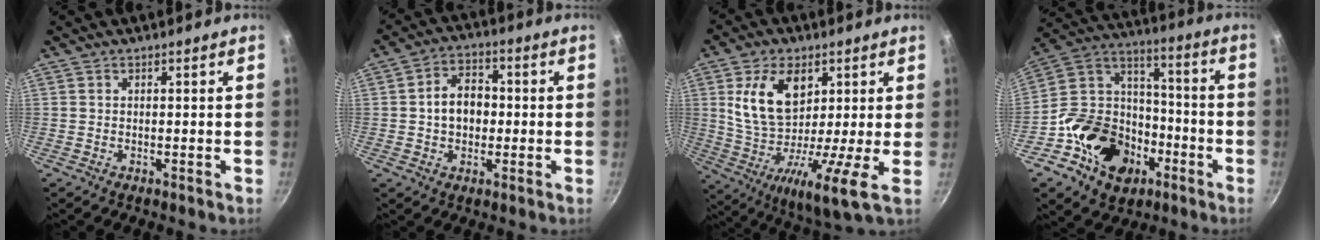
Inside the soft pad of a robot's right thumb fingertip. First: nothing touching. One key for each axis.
{"total": 8.3, "fx": -0.2, "fy": 6.2, "fz": 5.5, "tx": -0.061, "ty": 0.019, "tz": -0.011}
{"total": 17.0, "fx": 4.7, "fy": 7.8, "fz": 14.3, "tx": -0.248, "ty": -0.032, "tz": 0.069}
{"total": 21.5, "fx": -8.8, "fy": 16.3, "fz": 11.0, "tx": -0.163, "ty": 0.069, "tz": -0.147}